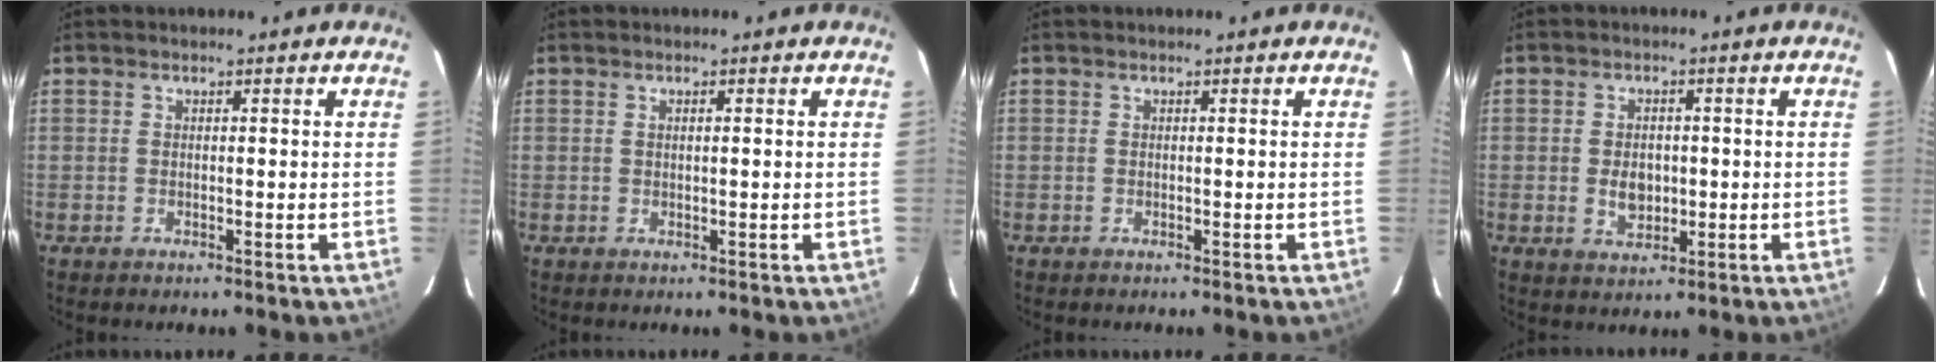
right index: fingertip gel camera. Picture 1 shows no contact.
{"total": 0.7, "force": [0.2, 0.1, 0.6], "torque": [-0.012, 0.004, 0.005]}
{"total": 0.0}
{"total": 4.8, "force": [-0.5, 3.3, 3.4], "torque": [-0.061, -0.001, -0.004]}